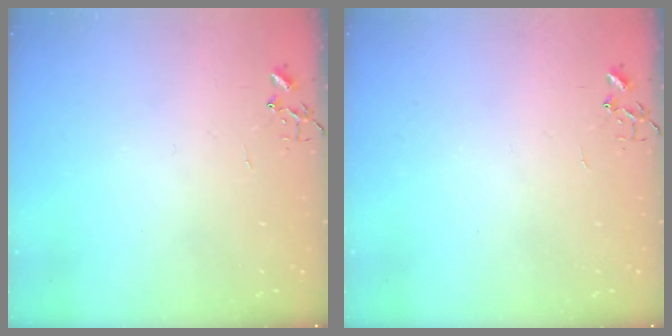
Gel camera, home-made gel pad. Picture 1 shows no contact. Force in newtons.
{"total": 0.0}